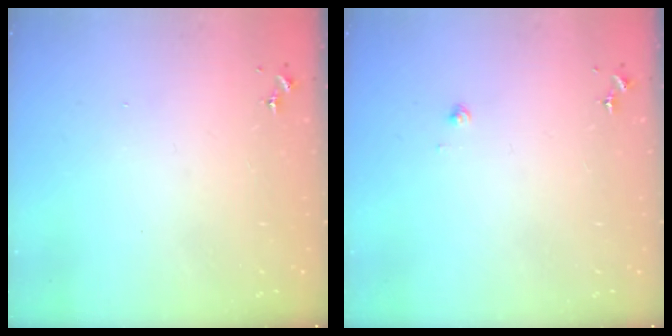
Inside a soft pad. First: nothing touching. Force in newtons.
{"total": 1.9, "press": 1.9, "slide": 0.1}